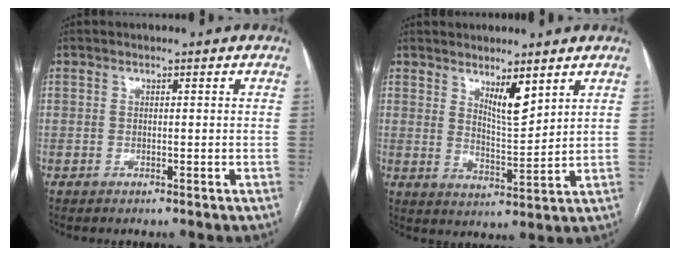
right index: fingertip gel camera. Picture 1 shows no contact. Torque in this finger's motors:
{"motor_torque": [0.24, 0.24, 0.13, 0.08]}